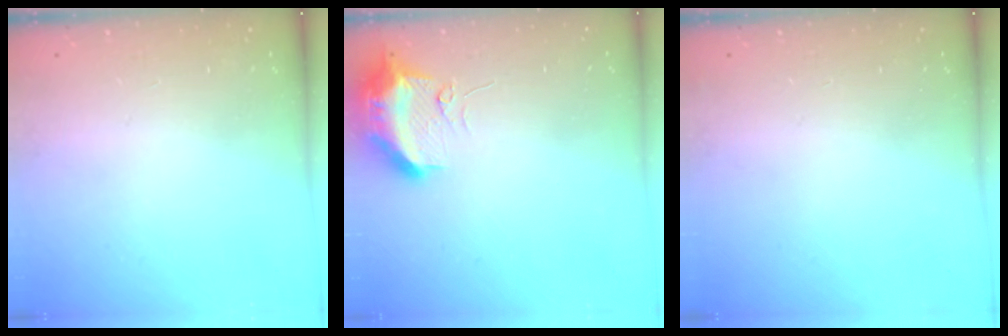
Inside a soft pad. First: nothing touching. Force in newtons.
{"total": 12.3, "press": 10.8, "slide": 5.9}
{"total": 8.9, "press": 3.1, "slide": 8.3}